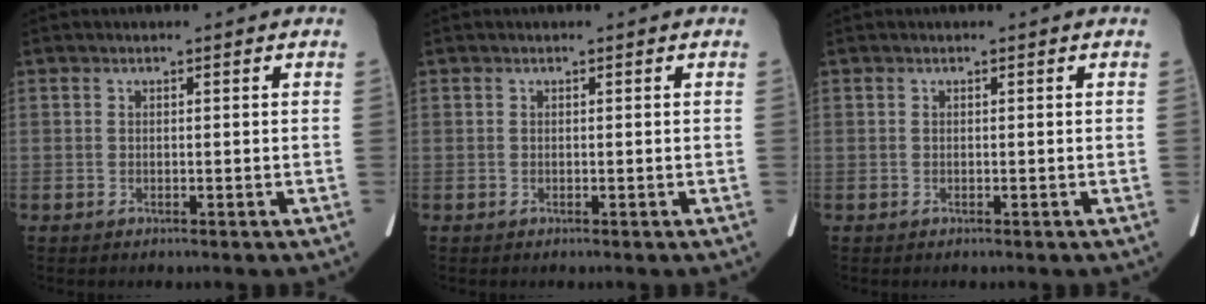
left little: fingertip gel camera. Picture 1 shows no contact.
{"total": 0.0}
{"total": 0.0}